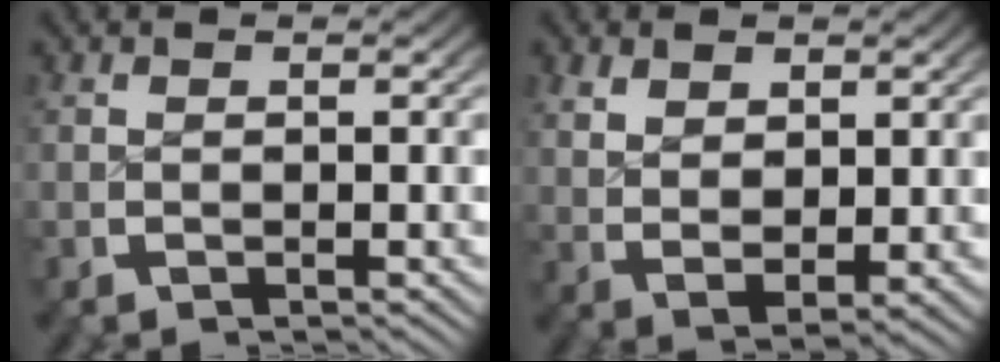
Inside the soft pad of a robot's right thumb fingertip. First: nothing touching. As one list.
[{"total": 3.7, "force": [1.2, 2.2, 2.7], "torque": [-0.050, -0.013, 0.037]}]